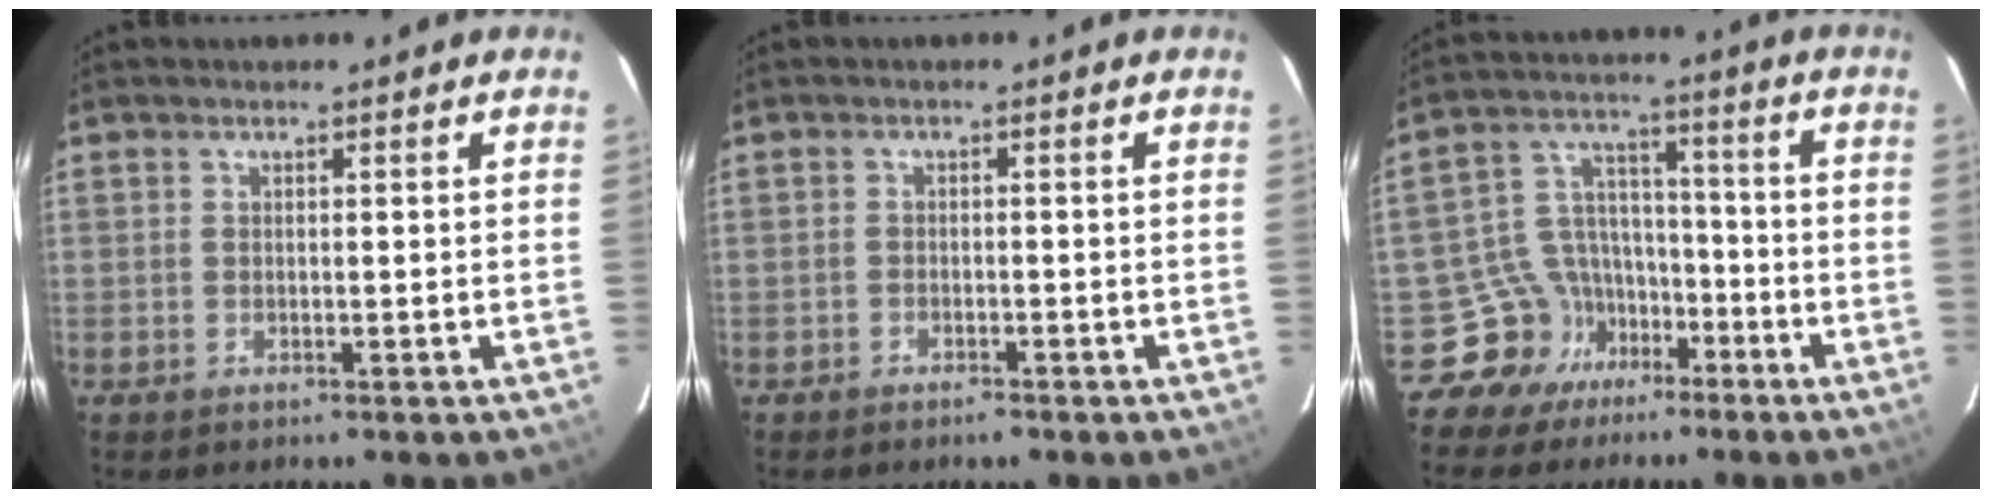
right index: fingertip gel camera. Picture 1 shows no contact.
{"total": 1.8, "force": [-1.5, 0.8, 0.7], "torque": [-0.021, 0.002, -0.026]}
{"total": 9.4, "force": [-6.5, 6.8, 0.2], "torque": [-0.012, 0.054, -0.112]}